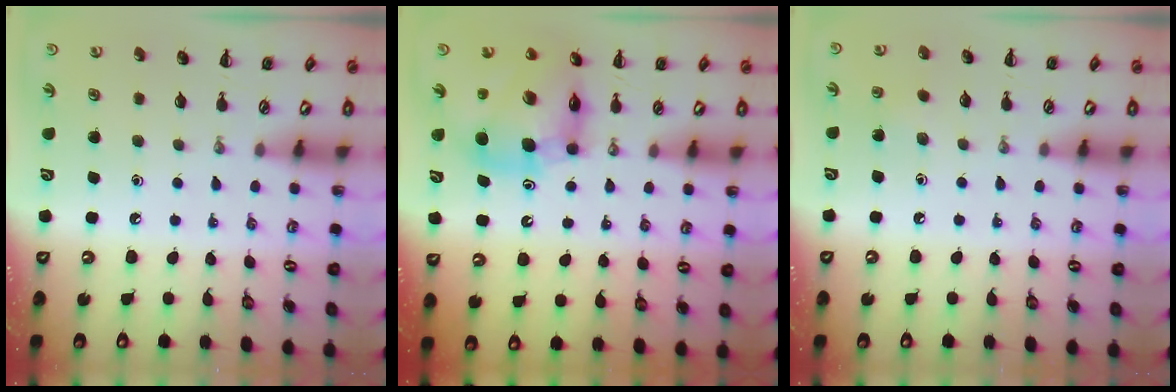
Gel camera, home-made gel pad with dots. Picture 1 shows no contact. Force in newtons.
{"total": 11.4, "press": 10.8, "slide": 3.6}
{"total": 5.5, "press": 5.2, "slide": 1.6}